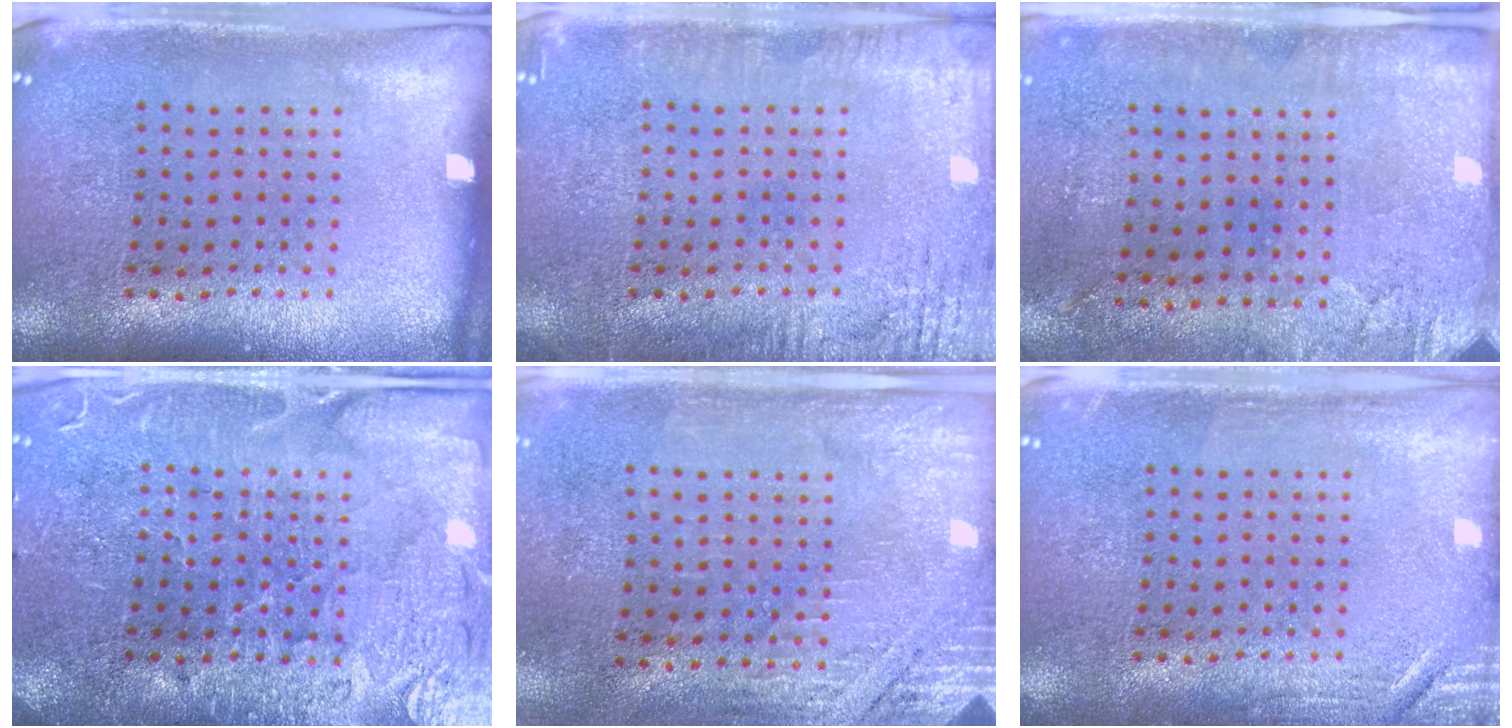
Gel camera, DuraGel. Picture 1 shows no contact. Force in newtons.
{"total": 2.7, "press": 2.7, "slide": 0.2}
{"total": 2.9, "press": 2.4, "slide": 1.7}
{"total": 3.5, "press": 3.3, "slide": 1.2}
{"total": 2.7, "press": 2.4, "slide": 1.2}
{"total": 1.8, "press": 1.8, "slide": 0.3}